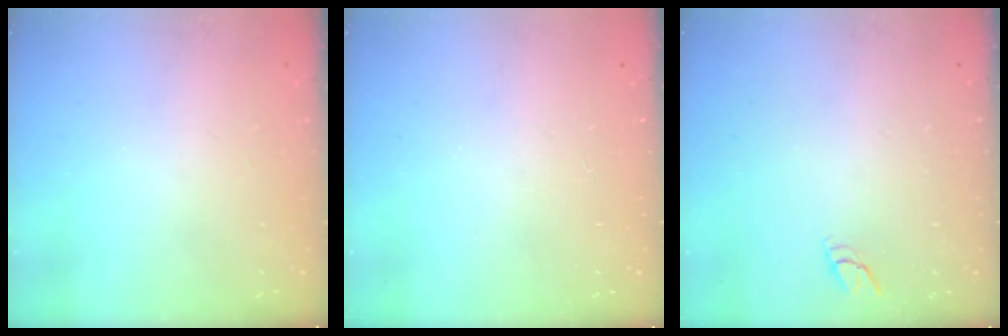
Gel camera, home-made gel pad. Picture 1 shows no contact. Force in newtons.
{"total": 0.0}
{"total": 3.7, "press": 3.7, "slide": 0.3}